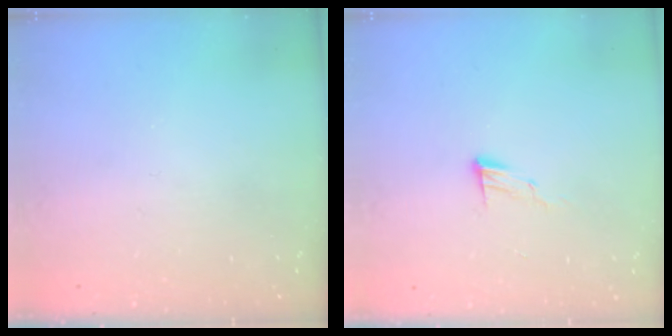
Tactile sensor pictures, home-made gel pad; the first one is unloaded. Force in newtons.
{"total": 6.2, "press": 6.2, "slide": 0.6}